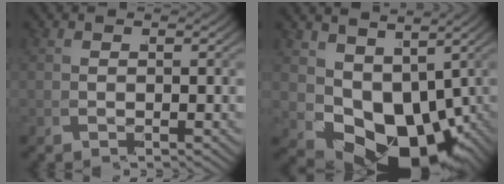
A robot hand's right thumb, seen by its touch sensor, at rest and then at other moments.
{"total": 12.0, "force": [-2.6, 7.8, 8.7], "torque": [-0.164, -0.046, -0.018]}